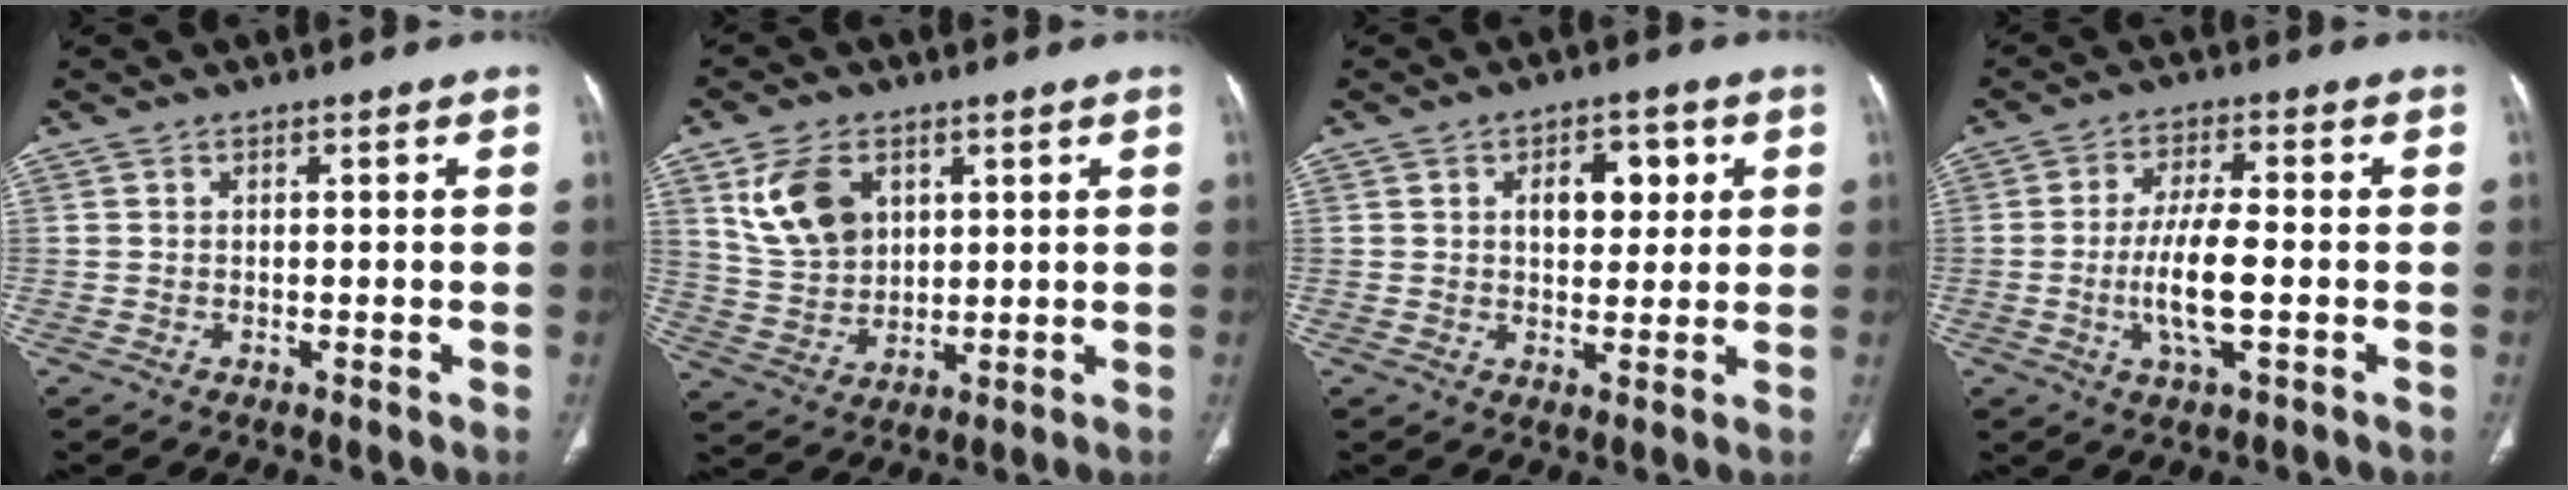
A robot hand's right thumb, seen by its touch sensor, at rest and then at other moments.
{"total": 10.6, "force": [4.4, 7.1, 6.6], "torque": [-0.107, -0.014, 0.097]}
{"total": 7.1, "force": [2.1, 4.5, 5.1], "torque": [-0.042, -0.004, 0.030]}
{"total": 8.7, "force": [-1.6, 2.4, 8.2], "torque": [-0.167, 0.002, -0.033]}